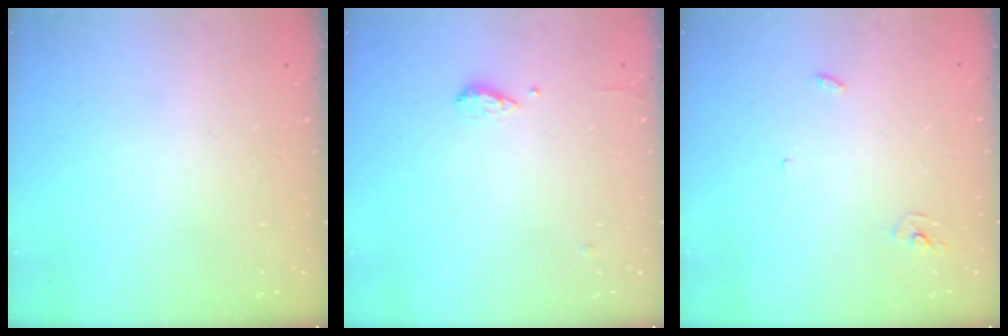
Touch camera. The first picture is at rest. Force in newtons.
{"total": 6.1, "press": 6.0, "slide": 0.7}
{"total": 2.9, "press": 2.9, "slide": 0.2}